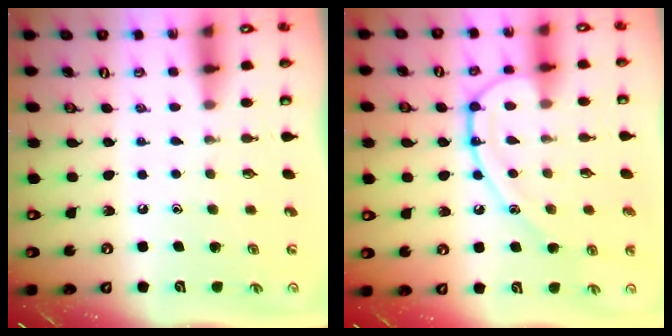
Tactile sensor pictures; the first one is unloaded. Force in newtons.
{"total": 12.0, "press": 12.0, "slide": 0.7}